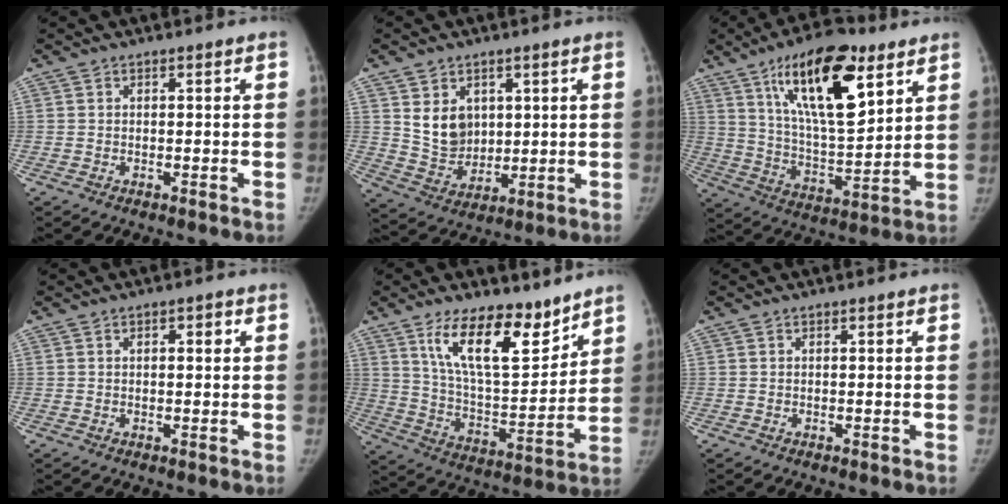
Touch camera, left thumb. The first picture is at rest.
{"total": 8.6, "force": [2.8, 6.7, 4.6], "torque": [-0.052, -0.027, 0.069]}
{"total": 21.5, "force": [10.8, 8.1, 16.7], "torque": [-0.244, -0.047, 0.187]}
{"total": 2.3, "force": [0.7, 1.1, 1.9], "torque": [-0.021, 0.002, 0.008]}
{"total": 16.9, "force": [11.2, 6.7, 10.8], "torque": [-0.136, -0.083, 0.202]}
{"total": 0.0}